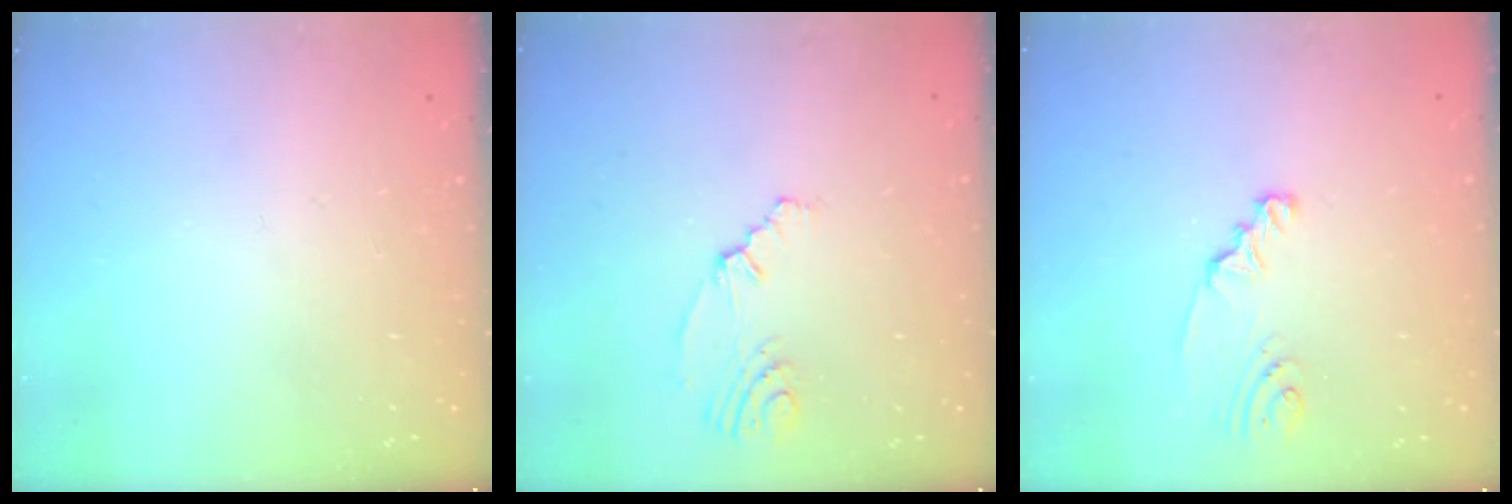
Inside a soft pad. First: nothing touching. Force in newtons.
{"total": 4.0, "press": 2.2, "slide": 3.3}
{"total": 2.3, "press": 2.3, "slide": 0.1}